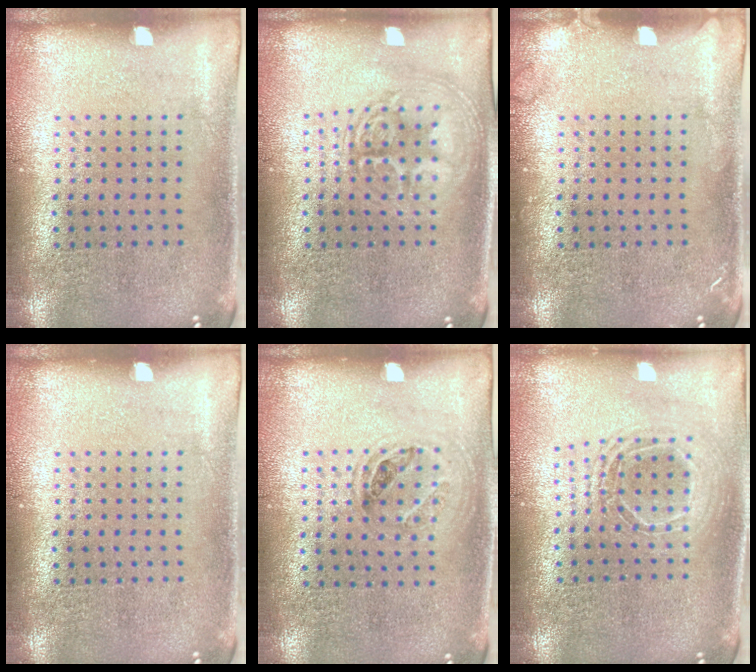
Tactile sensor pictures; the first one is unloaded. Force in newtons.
{"total": 2.9, "press": 2.8, "slide": 0.4}
{"total": 0.8, "press": 0.8, "slide": 0.1}
{"total": 0.0}
{"total": 1.0, "press": 0.9, "slide": 0.5}
{"total": 1.6, "press": 1.3, "slide": 0.8}